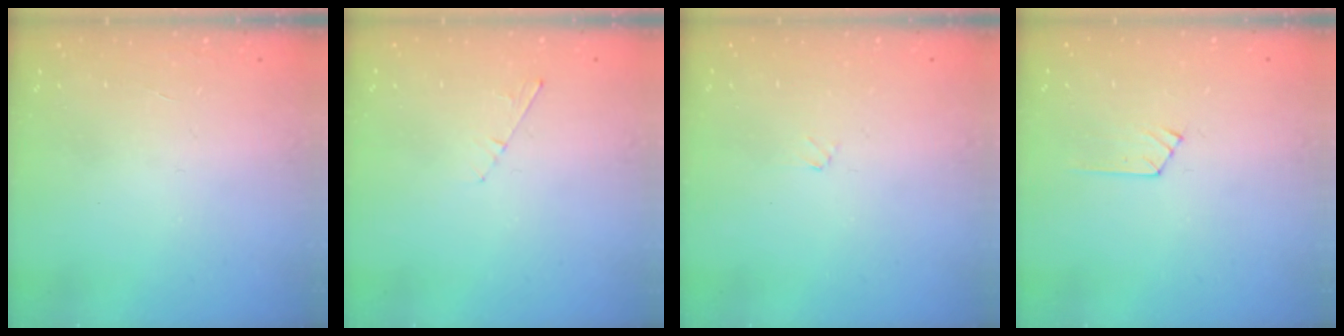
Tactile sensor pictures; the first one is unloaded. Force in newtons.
{"total": 2.8, "press": 2.8, "slide": 0.4}
{"total": 0.9, "press": 0.9, "slide": 0.2}
{"total": 5.1, "press": 5.1, "slide": 0.6}